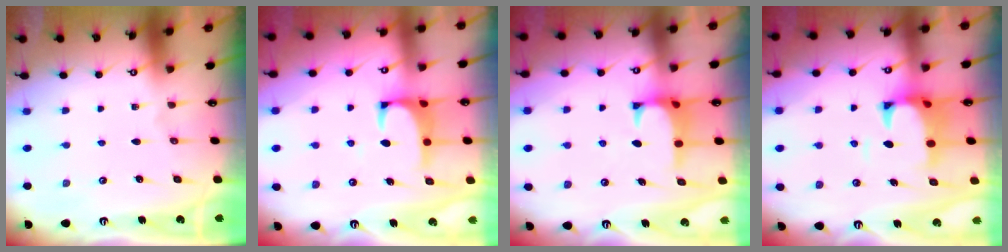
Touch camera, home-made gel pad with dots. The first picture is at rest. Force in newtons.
{"total": 1.5, "press": 1.4, "slide": 0.5}
{"total": 0.9, "press": 0.7, "slide": 0.7}
{"total": 2.7, "press": 2.5, "slide": 1.1}